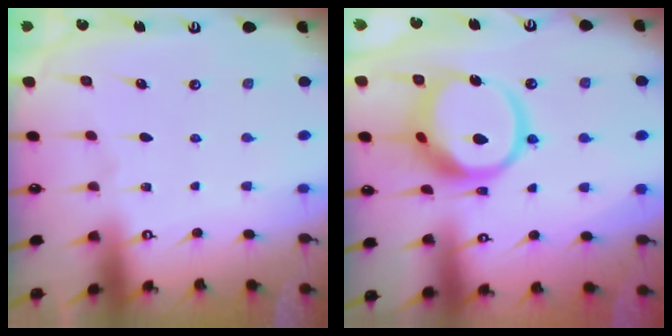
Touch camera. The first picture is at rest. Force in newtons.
{"total": 15.0, "press": 14.9, "slide": 1.7}